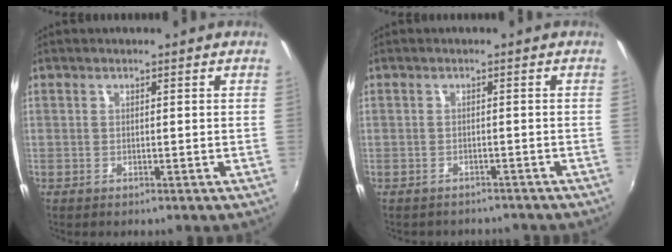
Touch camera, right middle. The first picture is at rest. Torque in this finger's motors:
{"motor_torque": [0.82, -1.31, -0.01, 0.00]}